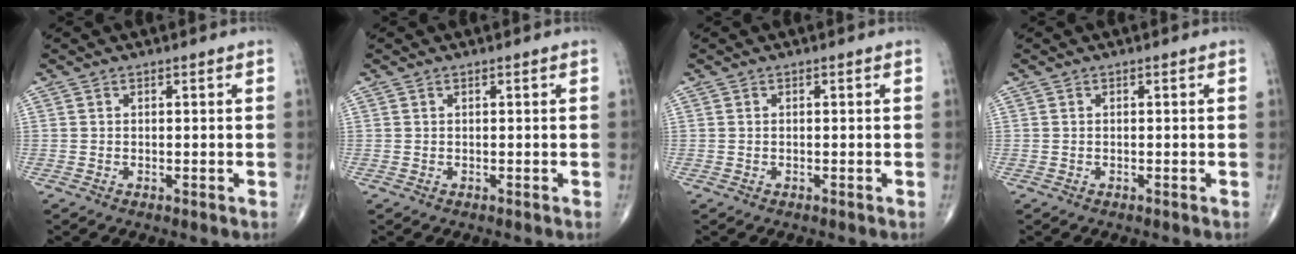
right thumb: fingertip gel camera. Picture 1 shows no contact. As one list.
[{"total": 0.0}, {"total": 0.0}, {"total": 0.0}]